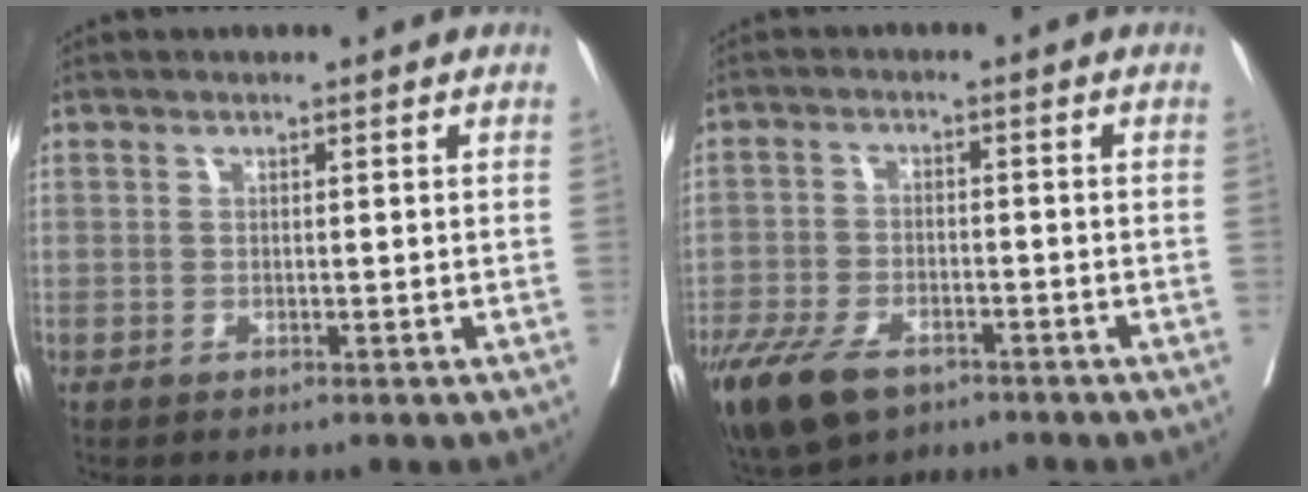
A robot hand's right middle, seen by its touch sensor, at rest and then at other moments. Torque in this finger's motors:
{"motor_torque": [1.20, -0.94, 0.39, 0.06]}